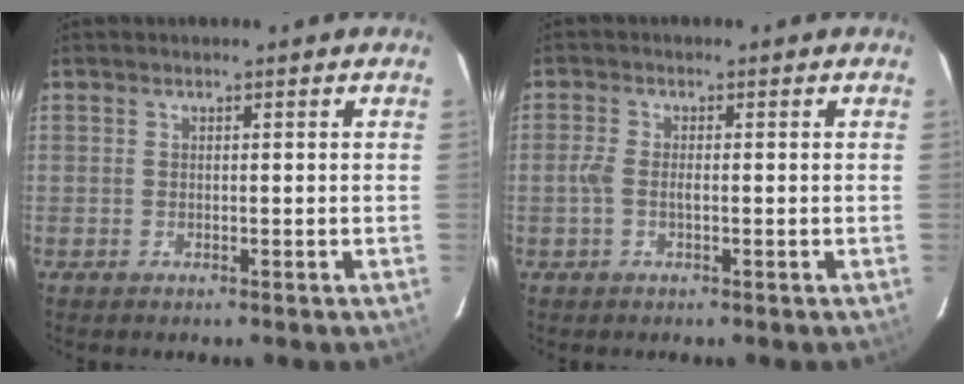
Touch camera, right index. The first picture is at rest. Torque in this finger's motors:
{"motor_torque": [0.30, -0.17, 0.19, 0.06]}